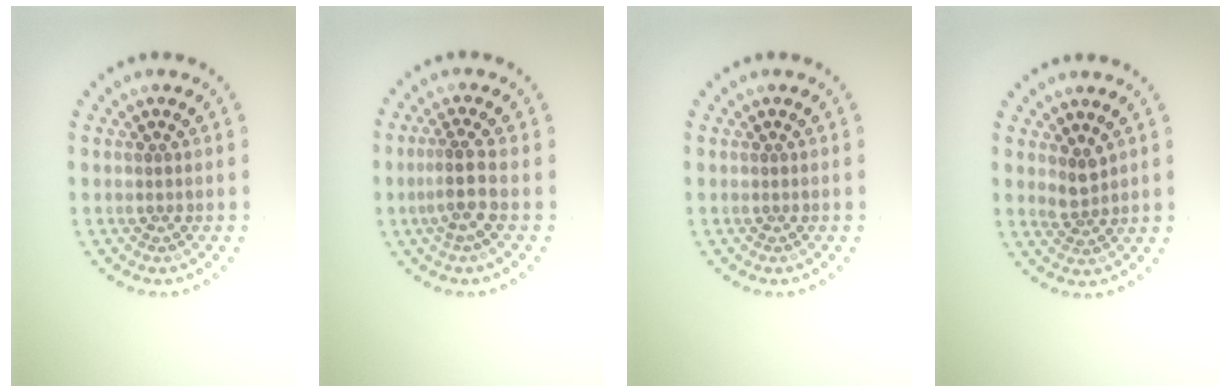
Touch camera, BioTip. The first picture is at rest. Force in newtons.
{"total": 2.5, "press": 1.9, "slide": 1.6}
{"total": 0.0}
{"total": 1.8, "press": 1.3, "slide": 1.2}